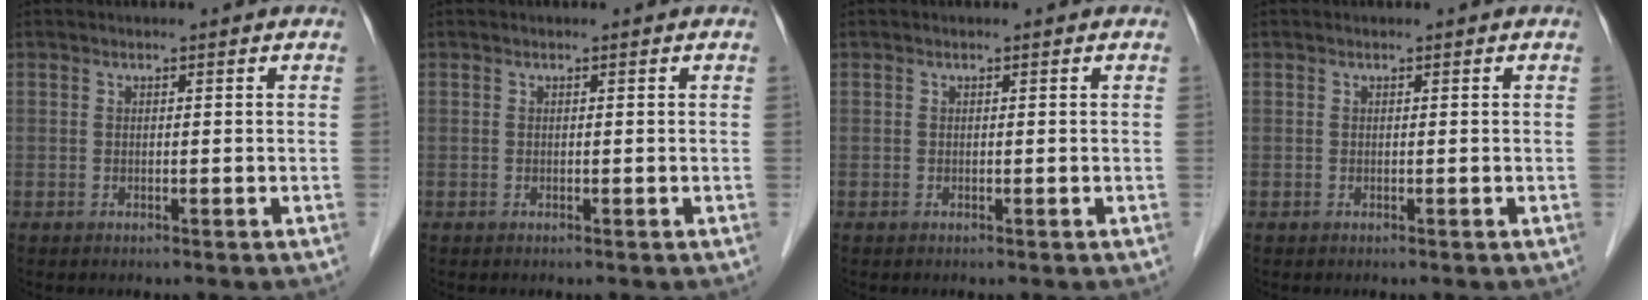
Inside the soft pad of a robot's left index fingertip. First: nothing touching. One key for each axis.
{"total": 0.0}
{"total": 0.0}
{"total": 0.0}